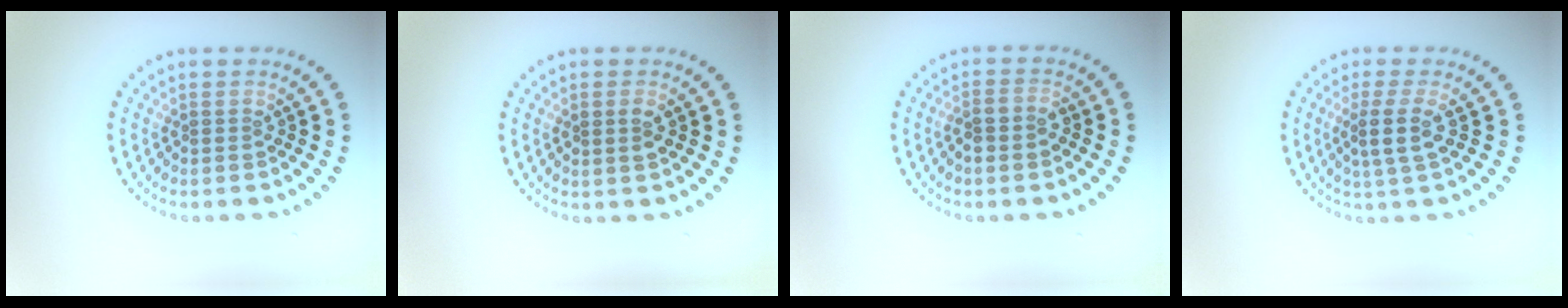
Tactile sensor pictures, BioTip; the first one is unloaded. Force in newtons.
{"total": 1.3, "press": 1.3, "slide": 0.1}
{"total": 1.9, "press": 1.7, "slide": 0.8}
{"total": 2.6, "press": 2.1, "slide": 1.5}